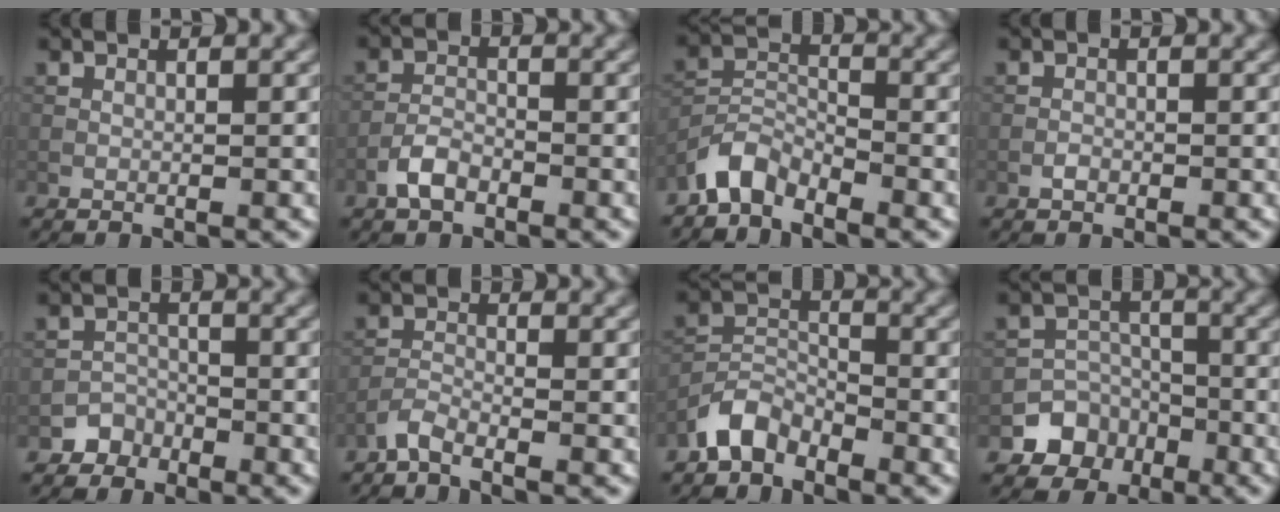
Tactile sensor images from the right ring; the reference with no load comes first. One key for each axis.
{"total": 2.6, "fx": -1.6, "fy": 1.3, "fz": 1.5, "tx": -0.029, "ty": 0.006, "tz": -0.037}
{"total": 3.6, "fx": -3.1, "fy": 1.4, "fz": 1.2, "tx": -0.023, "ty": 0.010, "tz": -0.072}
{"total": 0.8, "fx": -0.4, "fy": 0.5, "fz": 0.4, "tx": -0.007, "ty": 0.000, "tz": -0.010}
{"total": 1.9, "fx": -1.4, "fy": 1.3, "fz": -0.1, "tx": 0.015, "ty": 0.009, "tz": -0.024}
{"total": 1.8, "fx": -1.6, "fy": 0.2, "fz": 0.8, "tx": -0.019, "ty": 0.002, "tz": -0.040}
{"total": 3.6, "fx": -2.9, "fy": 1.7, "fz": 1.3, "tx": -0.024, "ty": 0.012, "tz": -0.067}
{"total": 4.5, "fx": -2.6, "fy": 3.6, "fz": 0.8, "tx": 0.008, "ty": 0.005, "tz": -0.050}